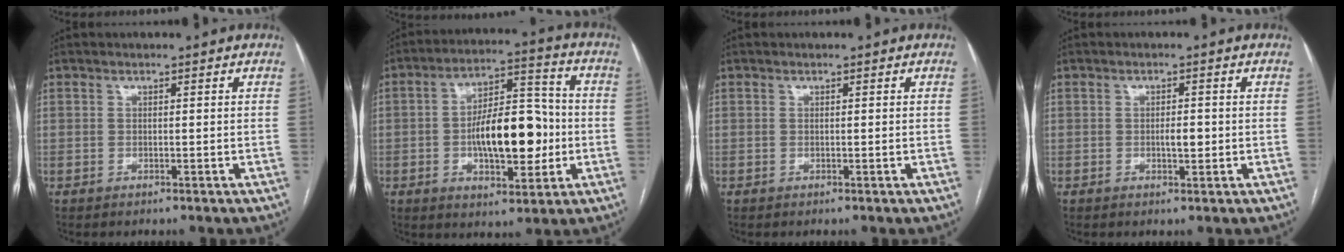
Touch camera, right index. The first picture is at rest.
{"total": 13.7, "force": [-1.8, 5.5, 12.4], "torque": [-0.204, 0.021, -0.025]}
{"total": 0.0}
{"total": 1.9, "force": [-0.2, 0.6, 1.8], "torque": [-0.031, 0.001, -0.004]}